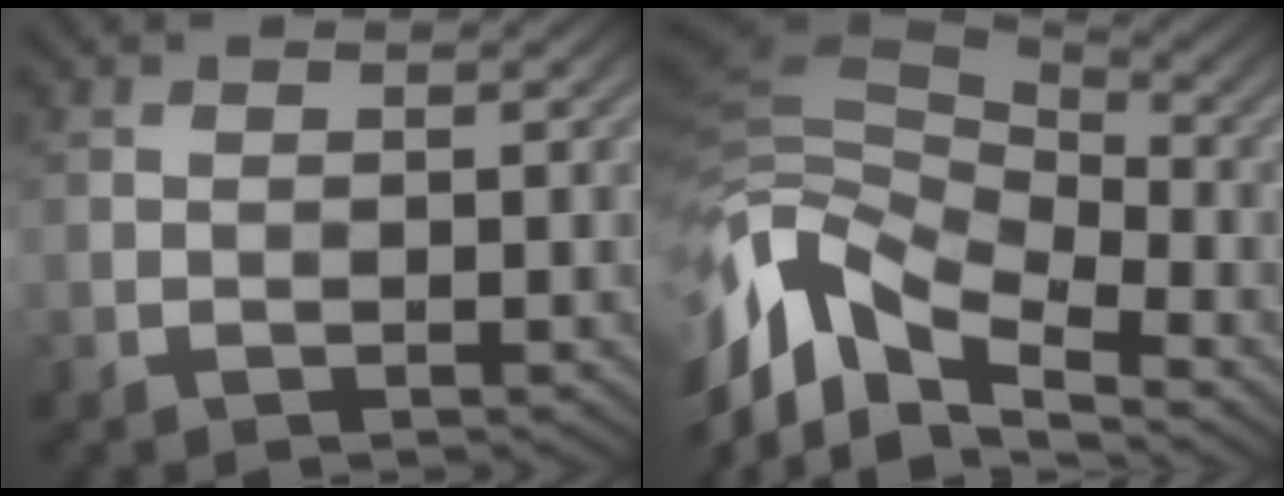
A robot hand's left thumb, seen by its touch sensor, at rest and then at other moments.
{"total": 12.3, "force": [-5.6, 6.5, 8.8], "torque": [-0.199, -0.007, -0.114]}